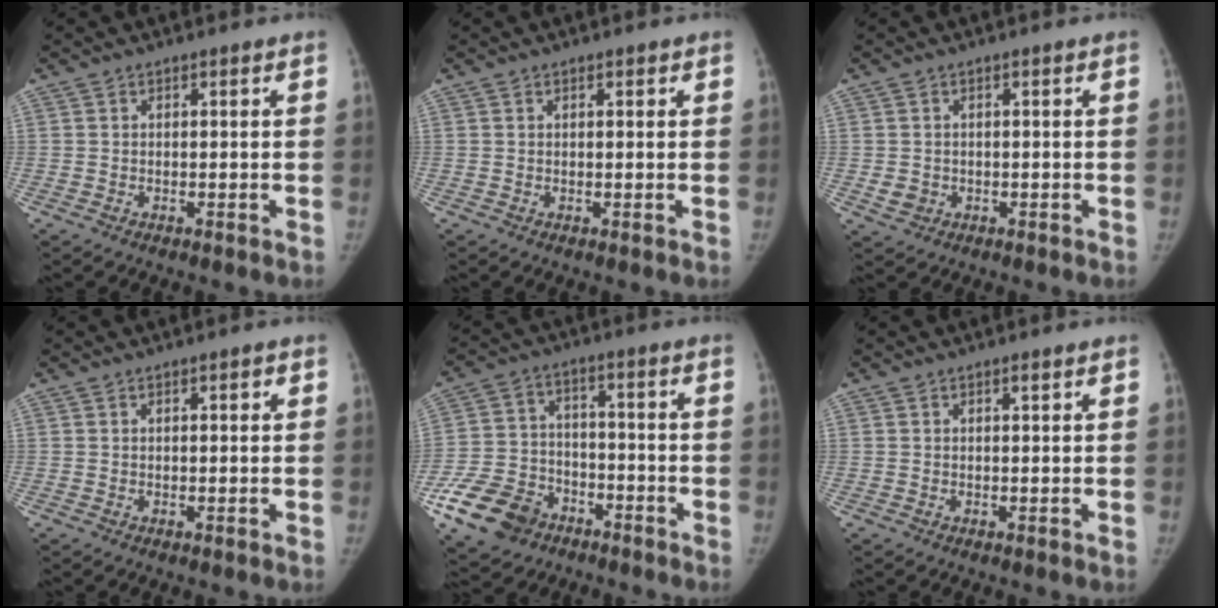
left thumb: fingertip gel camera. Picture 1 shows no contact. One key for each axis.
{"total": 0.7, "fx": 0.3, "fy": 0.4, "fz": 0.5, "tx": -0.005, "ty": 0.000, "tz": 0.003}
{"total": 2.4, "fx": -0.4, "fy": 2.1, "fz": 1.0, "tx": -0.009, "ty": 0.002, "tz": -0.001}
{"total": 1.2, "fx": 0.4, "fy": 0.4, "fz": 1.1, "tx": -0.011, "ty": 0.003, "tz": 0.004}
{"total": 13.5, "fx": -7.9, "fy": 9.4, "fz": 5.5, "tx": -0.092, "ty": 0.037, "tz": -0.143}
{"total": 0.8, "fx": 0.4, "fy": 0.1, "fz": 0.6, "tx": -0.009, "ty": -0.001, "tz": 0.007}